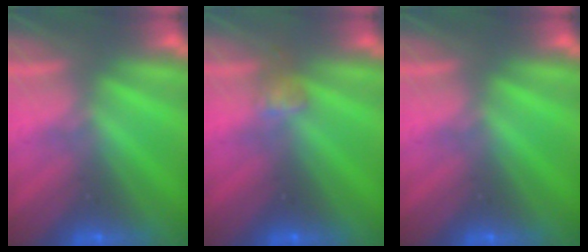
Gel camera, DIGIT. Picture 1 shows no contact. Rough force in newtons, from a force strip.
{"total": 3.0}
{"total": 0.0}